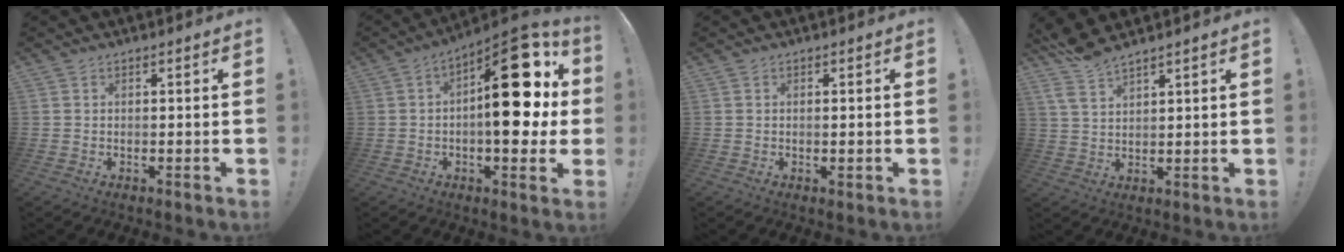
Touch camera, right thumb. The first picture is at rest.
{"total": 22.5, "force": [2.9, 9.9, 20.0], "torque": [-0.257, -0.018, 0.049]}
{"total": 1.1, "force": [-0.1, 0.3, 1.1], "torque": [-0.014, -0.002, -0.003]}
{"total": 6.3, "force": [5.5, 1.3, 3.0], "torque": [-0.077, -0.019, 0.106]}